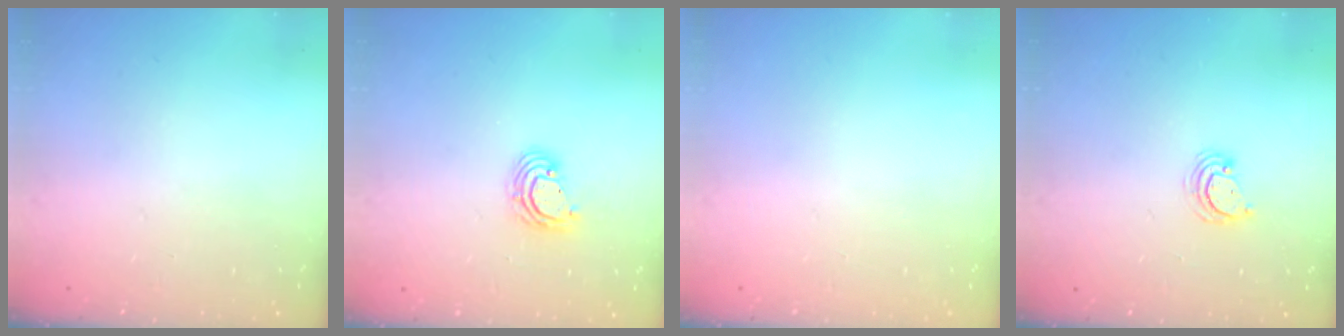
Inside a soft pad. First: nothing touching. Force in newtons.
{"total": 5.1, "press": 5.1, "slide": 0.3}
{"total": 0.0}
{"total": 4.3, "press": 4.3, "slide": 0.4}